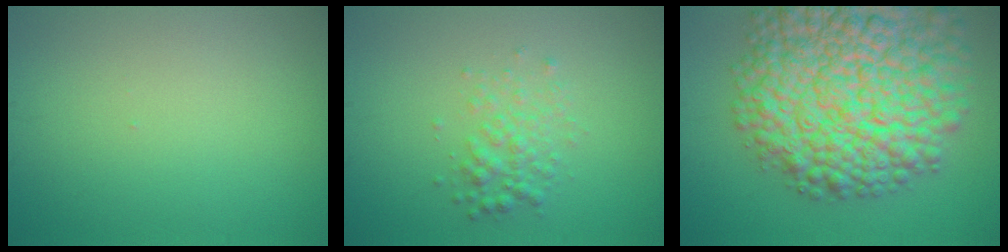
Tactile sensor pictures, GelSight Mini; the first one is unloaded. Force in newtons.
{"total": 2.3, "press": 2.3, "slide": 0.1}
{"total": 15.6, "press": 15.6, "slide": 0.7}